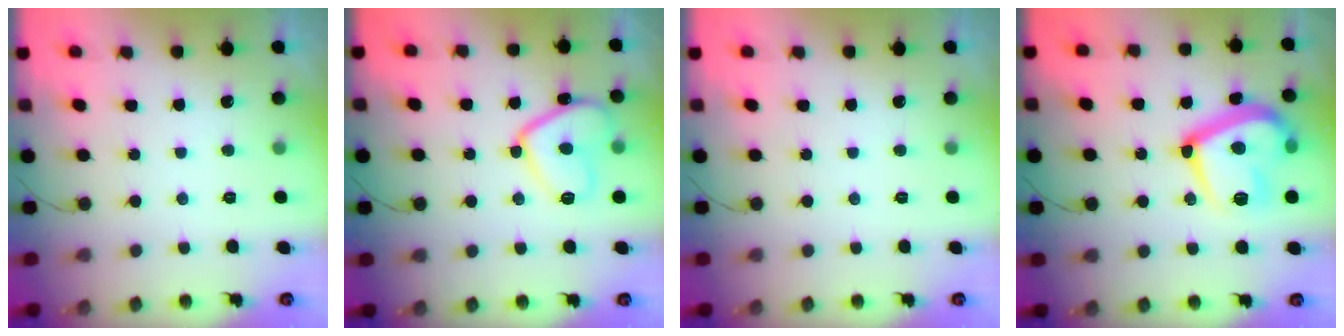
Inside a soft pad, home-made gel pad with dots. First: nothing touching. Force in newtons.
{"total": 13.0, "press": 13.0, "slide": 1.2}
{"total": 0.0}
{"total": 18.4, "press": 18.3, "slide": 2.0}